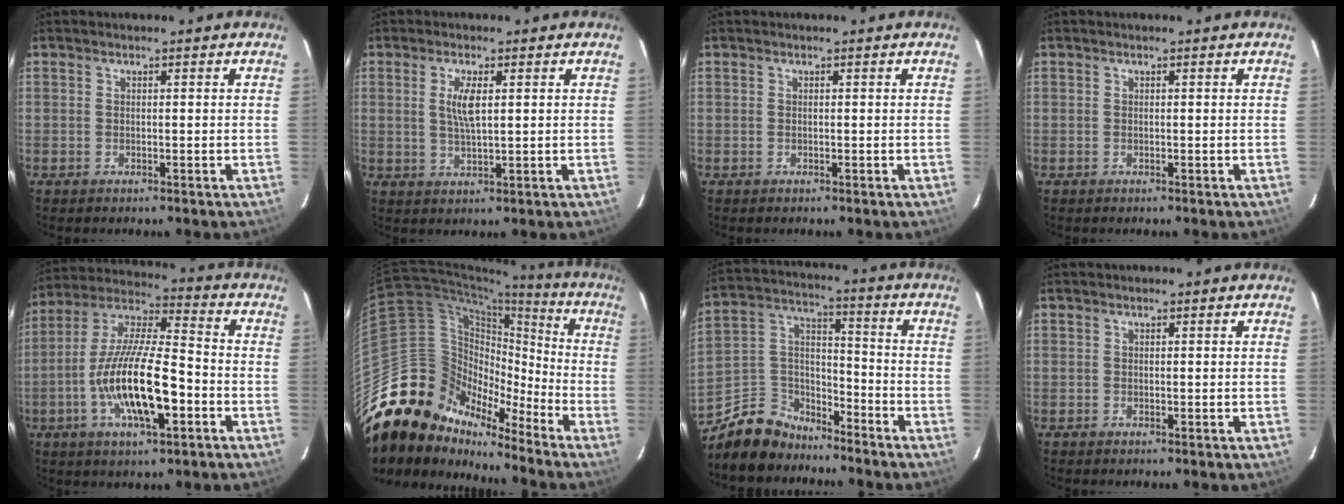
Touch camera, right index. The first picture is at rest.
{"total": 4.3, "force": [1.1, 1.2, 4.0], "torque": [-0.077, -0.002, 0.021]}
{"total": 0.0}
{"total": 0.0}
{"total": 17.1, "force": [-5.4, 4.9, 15.5], "torque": [-0.303, -0.007, -0.101]}
{"total": 20.7, "force": [-16.2, 11.3, 6.2], "torque": [-0.116, 0.051, -0.291]}
{"total": 11.1, "force": [-8.5, 6.5, 3.0], "torque": [-0.082, 0.051, -0.152]}
{"total": 0.0}